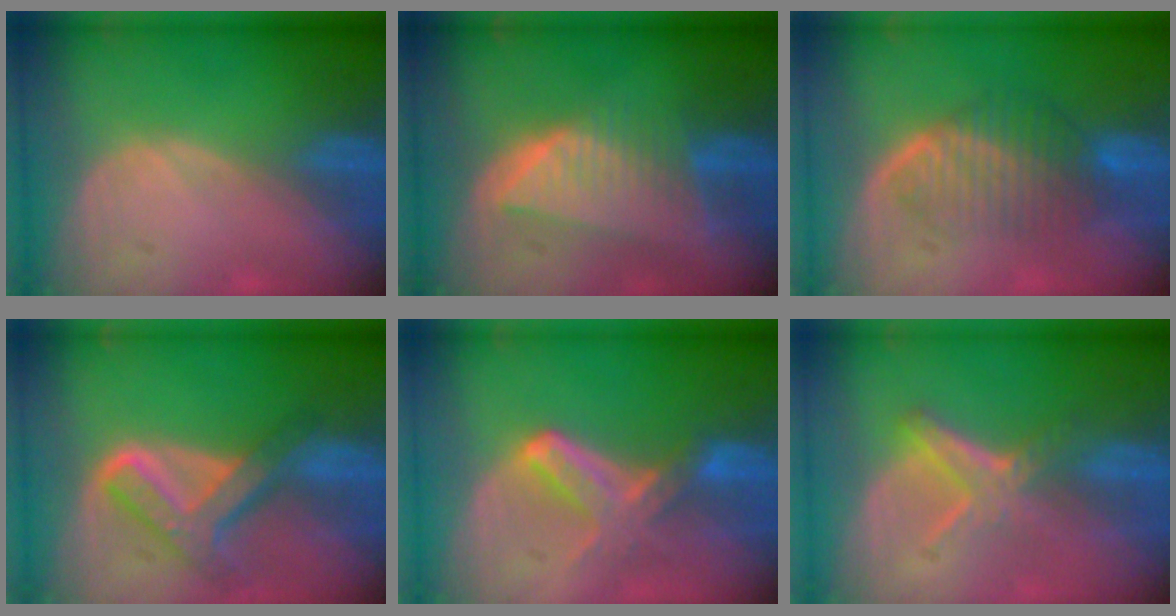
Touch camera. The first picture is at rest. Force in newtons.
{"total": 7.5, "press": 6.9, "slide": 2.7}
{"total": 6.7, "press": 6.5, "slide": 1.8}
{"total": 8.0, "press": 6.8, "slide": 4.3}
{"total": 5.8, "press": 5.8, "slide": 0.3}
{"total": 4.9, "press": 4.8, "slide": 0.9}